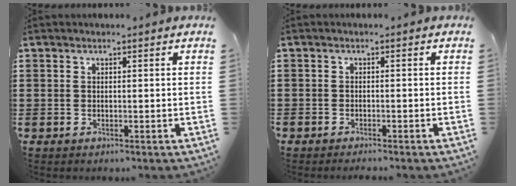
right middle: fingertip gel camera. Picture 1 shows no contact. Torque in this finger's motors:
{"motor_torque": [0.08, -0.03, 0.06, 0.03]}